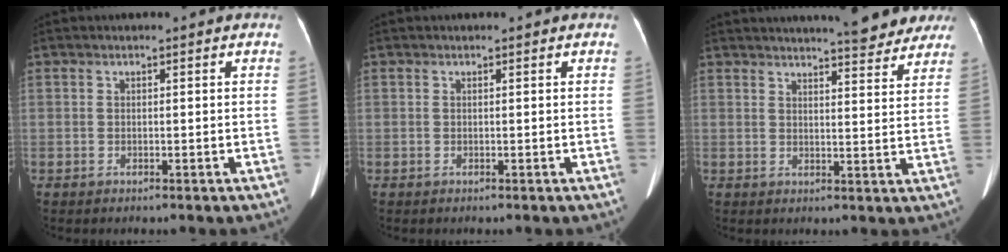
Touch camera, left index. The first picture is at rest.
{"total": 0.0}
{"total": 12.7, "force": [11.5, 2.0, 5.0], "torque": [-0.052, -0.011, 0.125]}